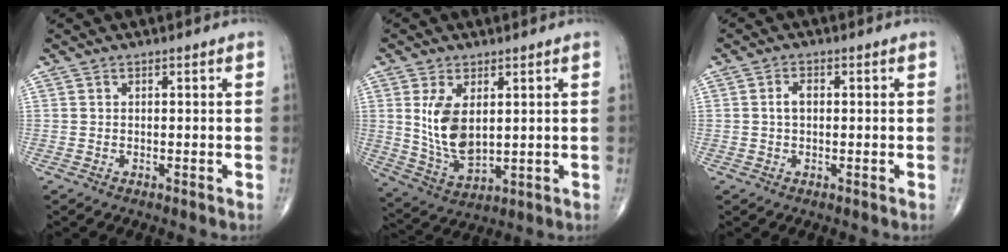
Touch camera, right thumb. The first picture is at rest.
{"total": 9.8, "force": [2.1, 5.3, 8.0], "torque": [-0.143, -0.021, 0.057]}
{"total": 2.3, "force": [0.1, 1.4, 1.8], "torque": [-0.033, 0.007, 0.000]}